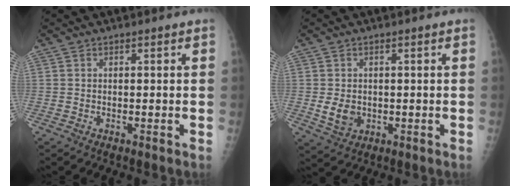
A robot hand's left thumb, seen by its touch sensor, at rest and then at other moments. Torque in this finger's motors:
{"motor_torque": [0.68, 0.57, 0.58, 0.13, 0.06]}